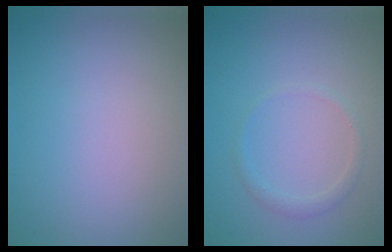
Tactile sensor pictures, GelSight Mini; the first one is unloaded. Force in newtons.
{"total": 1.1, "press": 1.0, "slide": 0.1}